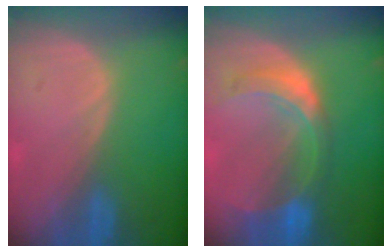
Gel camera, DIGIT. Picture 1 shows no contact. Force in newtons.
{"total": 7.8, "press": 6.9, "slide": 3.6}